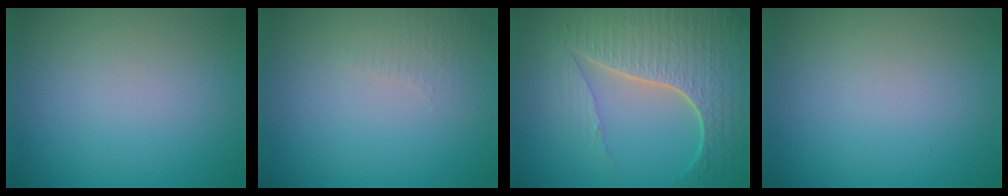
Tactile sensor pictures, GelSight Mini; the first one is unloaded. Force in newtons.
{"total": 1.4, "press": 1.3, "slide": 0.4}
{"total": 7.7, "press": 5.6, "slide": 5.3}
{"total": 0.0}